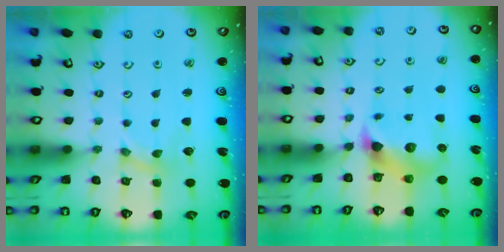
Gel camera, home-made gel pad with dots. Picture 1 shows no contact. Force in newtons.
{"total": 6.6, "press": 6.6, "slide": 0.7}